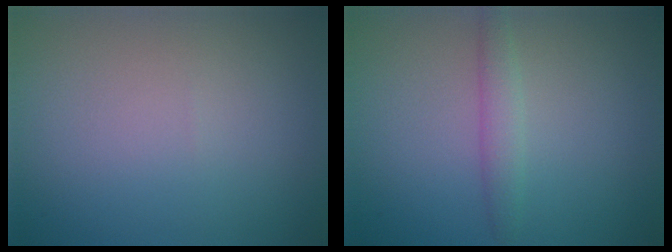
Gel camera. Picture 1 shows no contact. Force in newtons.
{"total": 1.8, "press": 1.8, "slide": 0.1}